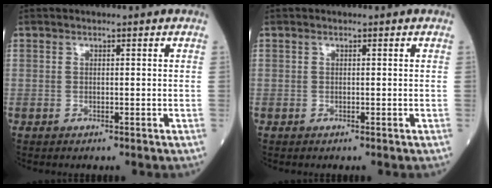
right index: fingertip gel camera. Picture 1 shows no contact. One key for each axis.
{"total": 0.0}